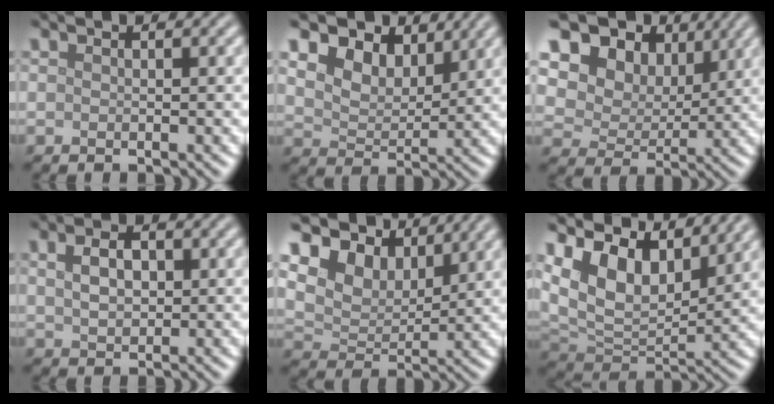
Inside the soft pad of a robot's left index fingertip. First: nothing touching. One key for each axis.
{"total": 7.1, "fx": 4.6, "fy": 4.3, "fz": 3.3, "tx": -0.085, "ty": 0.006, "tz": 0.078}
{"total": 12.7, "fx": 6.6, "fy": 8.8, "fz": 6.3, "tx": -0.121, "ty": 0.019, "tz": 0.121}
{"total": 3.7, "fx": 1.0, "fy": 2.3, "fz": 2.6, "tx": -0.050, "ty": 0.007, "tz": 0.014}
{"total": 8.4, "fx": 5.9, "fy": 4.7, "fz": 3.8, "tx": -0.093, "ty": 0.003, "tz": 0.092}
{"total": 9.3, "fx": 5.3, "fy": 4.8, "fz": 5.8, "tx": -0.120, "ty": 0.001, "tz": 0.091}